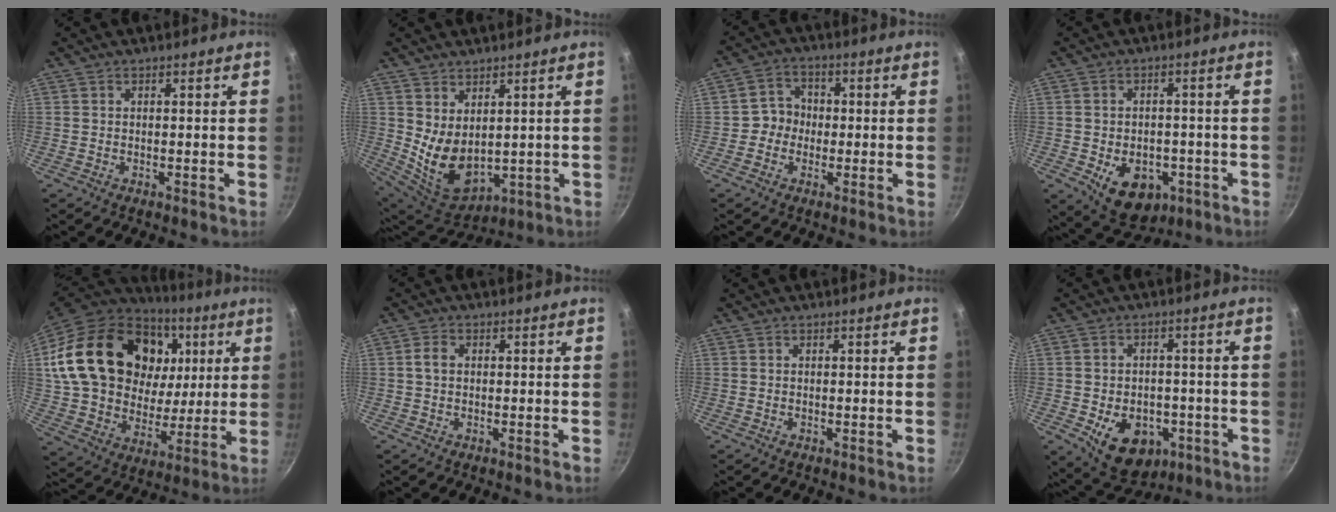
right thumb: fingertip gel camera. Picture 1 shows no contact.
{"total": 9.9, "force": [2.5, 6.2, 7.2], "torque": [-0.107, -0.042, 0.073]}
{"total": 5.2, "force": [-0.6, 4.9, 1.8], "torque": [0.009, 0.015, -0.022]}
{"total": 11.0, "force": [-3.6, 7.8, 6.9], "torque": [-0.066, 0.005, -0.037]}
{"total": 32.8, "force": [9.7, 22.2, 22.0], "torque": [-0.382, -0.002, 0.177]}
{"total": 2.4, "force": [0.2, 1.8, 1.6], "torque": [-0.027, 0.007, 0.001]}
{"total": 0.0}
{"total": 12.5, "force": [-4.2, 9.0, 7.6], "torque": [-0.079, 0.010, -0.046]}